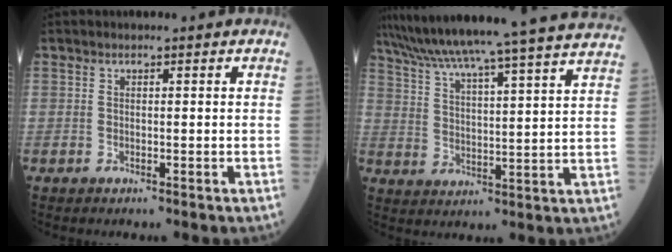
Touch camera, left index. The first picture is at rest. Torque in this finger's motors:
{"motor_torque": [0.99, -1.14, 0.50, 0.17]}